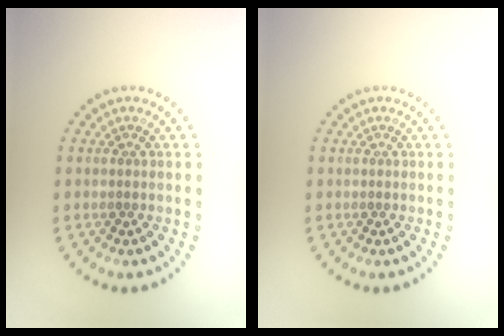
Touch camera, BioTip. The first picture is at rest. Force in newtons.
{"total": 0.0}